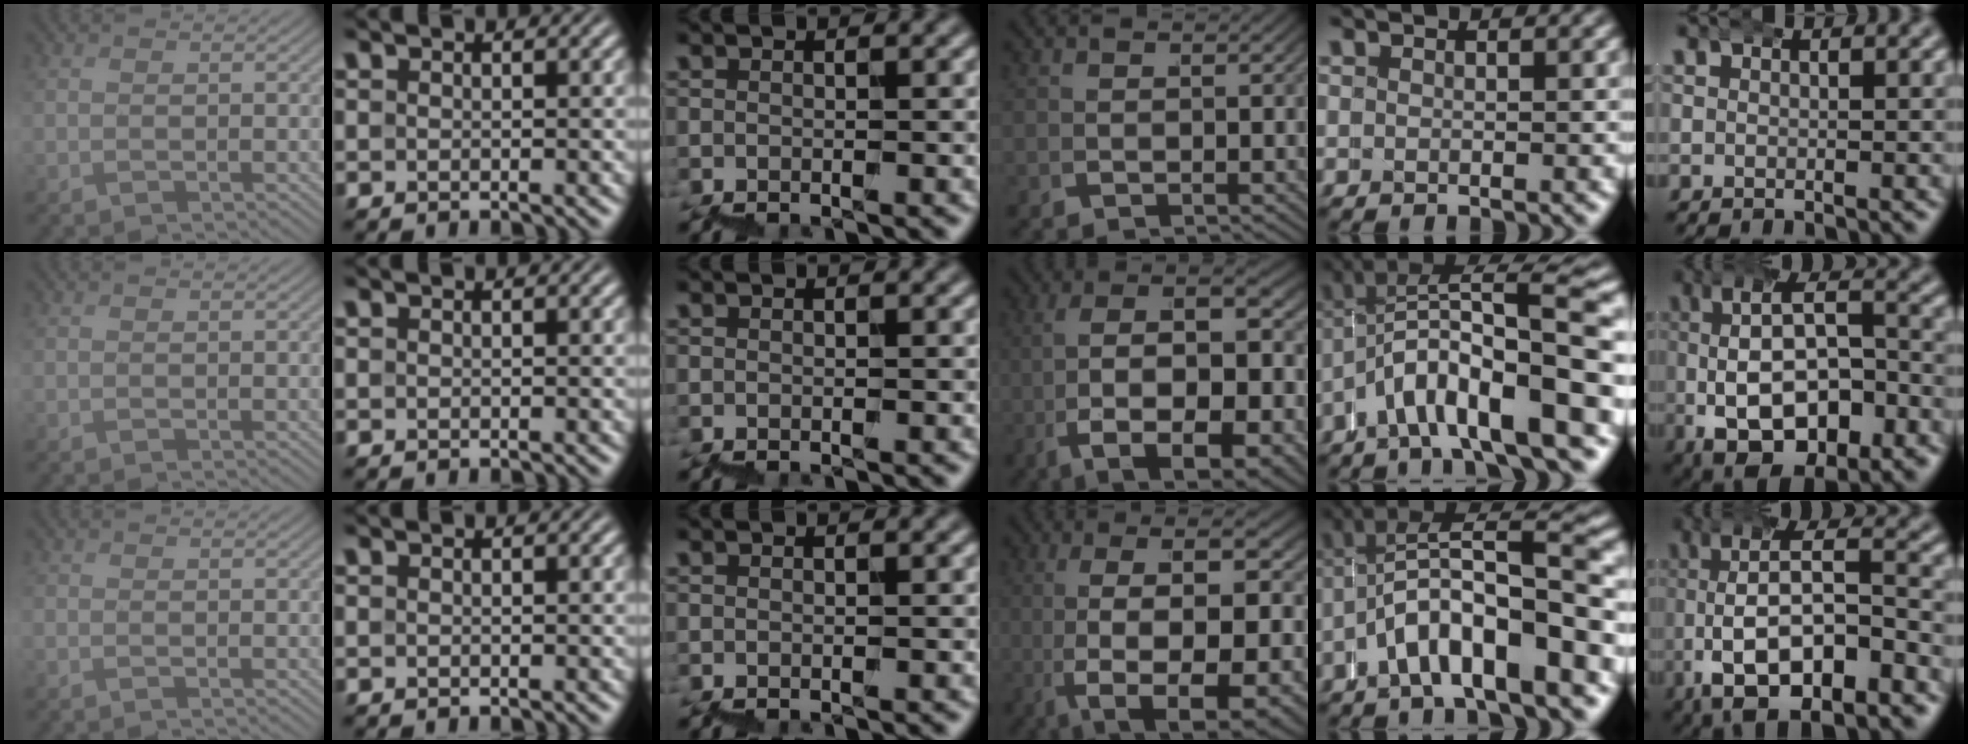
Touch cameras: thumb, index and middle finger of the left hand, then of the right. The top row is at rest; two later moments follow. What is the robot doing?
{"motion": "wrap", "object": "bubble wrap"}